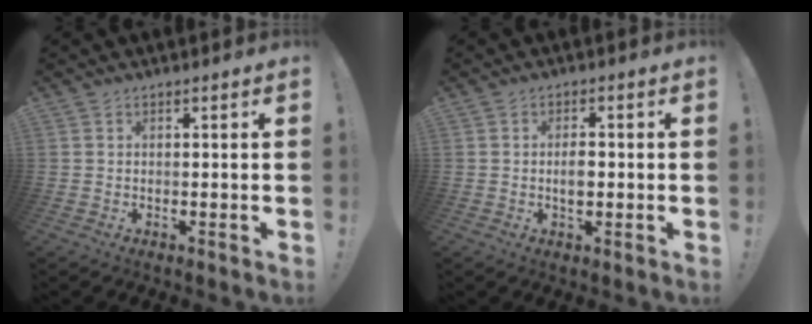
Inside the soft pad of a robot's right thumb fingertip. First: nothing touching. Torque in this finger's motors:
{"motor_torque": [0.06, 0.44, 0.19, 0.26, -0.01]}